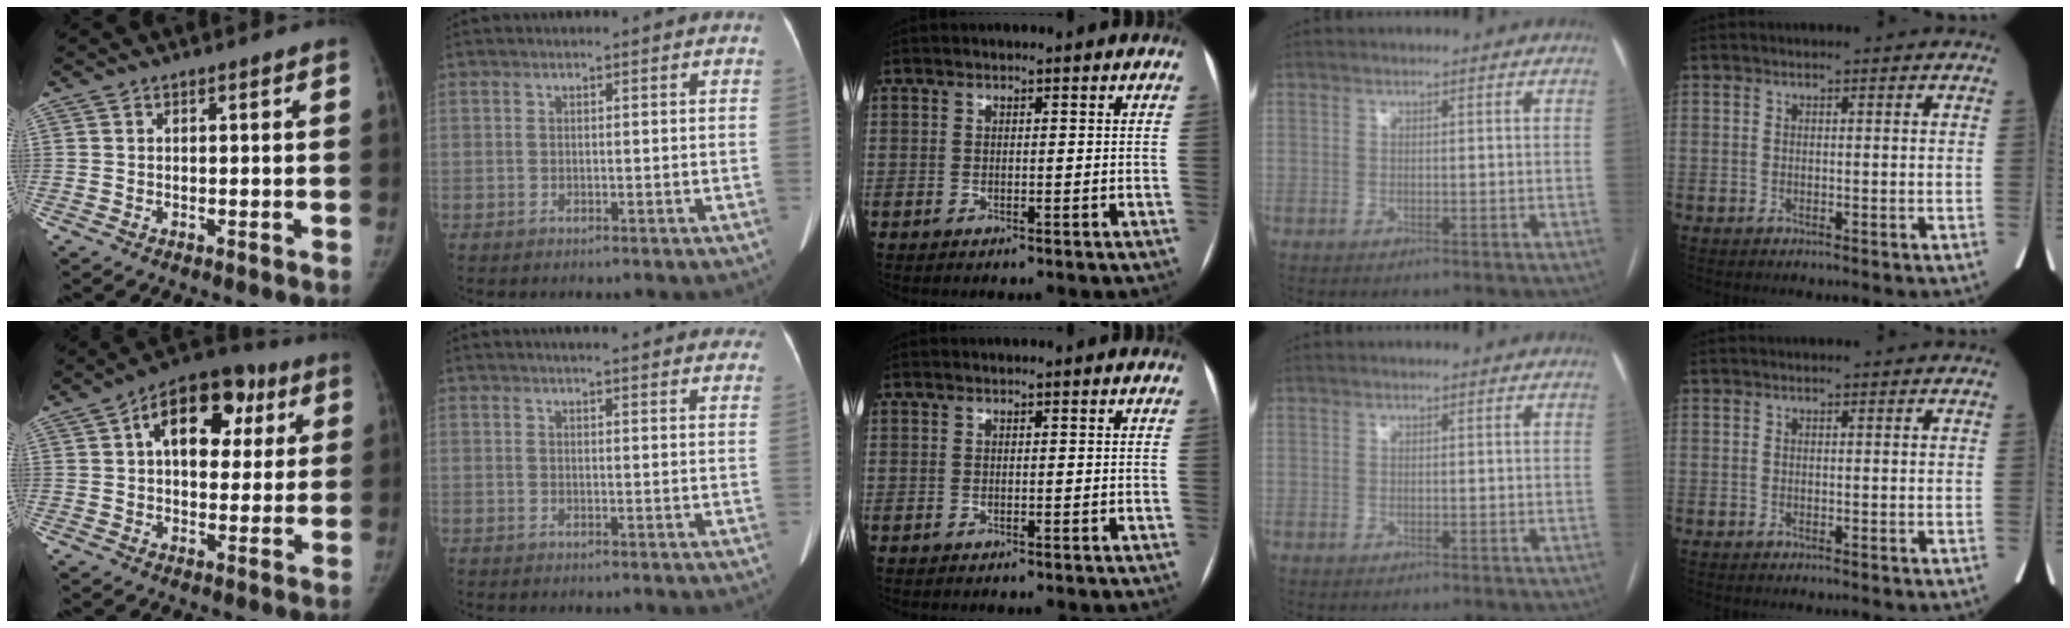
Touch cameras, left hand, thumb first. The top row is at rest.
{"thumb": {"total": 16.2, "force": [5.2, 10.0, 11.6], "torque": [-0.123, 0.013, 0.070]}, "index": {"total": 16.4, "force": [14.8, 2.9, 6.2], "torque": [-0.060, 0.004, 0.161]}}